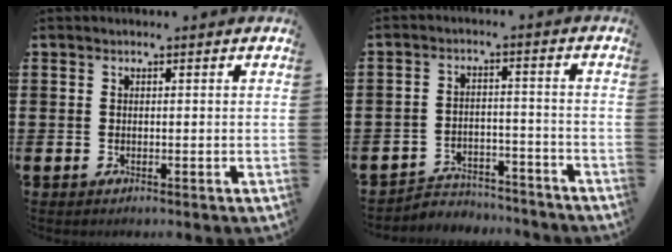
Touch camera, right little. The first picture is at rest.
{"total": 3.6, "force": [-3.5, 0.9, 0.1], "torque": [-0.009, 0.007, -0.075]}